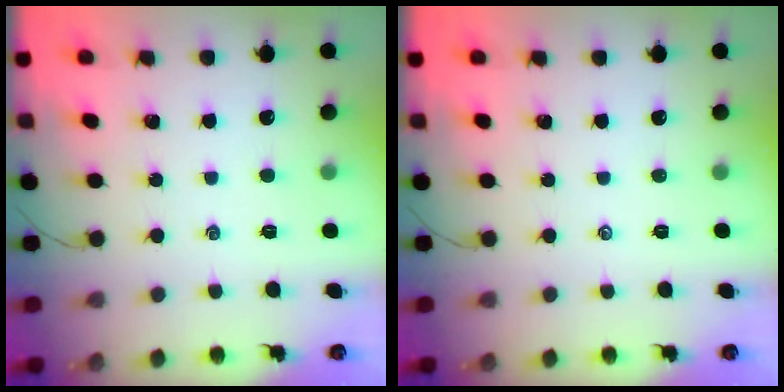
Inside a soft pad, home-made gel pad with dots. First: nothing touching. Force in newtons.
{"total": 0.0}